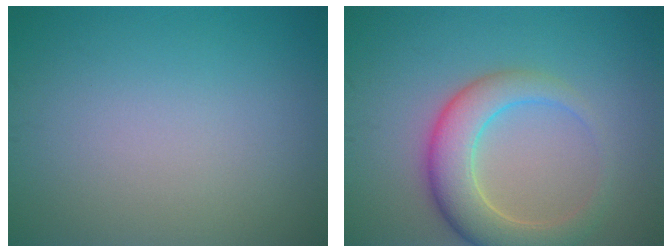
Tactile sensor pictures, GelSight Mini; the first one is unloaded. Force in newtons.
{"total": 5.6, "press": 5.6, "slide": 0.4}